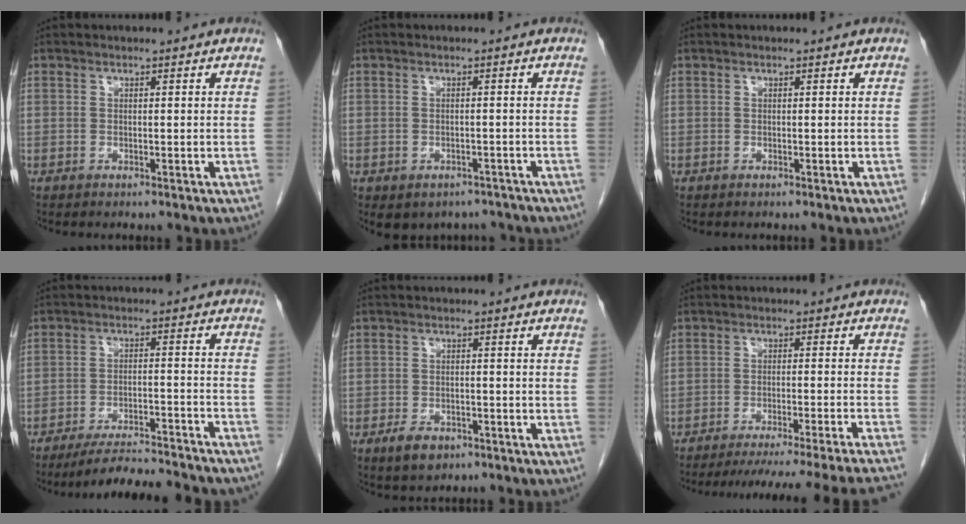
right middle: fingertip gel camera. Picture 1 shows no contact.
{"total": 6.1, "force": [-4.8, 3.6, 1.0], "torque": [-0.003, 0.011, -0.056]}
{"total": 0.0}
{"total": 15.5, "force": [-14.3, 0.8, 6.0], "torque": [-0.088, -0.013, -0.201]}
{"total": 3.8, "force": [-2.4, 2.1, 2.1], "torque": [-0.043, -0.002, -0.031]}
{"total": 20.8, "force": [-19.0, -2.9, 7.8], "torque": [-0.070, -0.048, -0.249]}